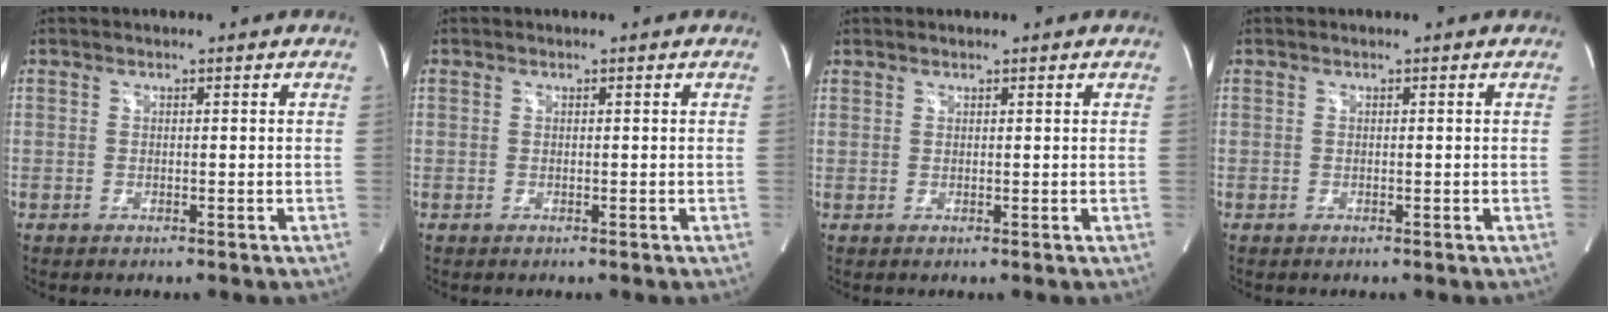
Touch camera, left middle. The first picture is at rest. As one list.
[{"total": 0.0}, {"total": 0.6, "force": [0.5, 0.3, 0.0], "torque": [-0.001, 0.001, 0.008]}, {"total": 0.0}]